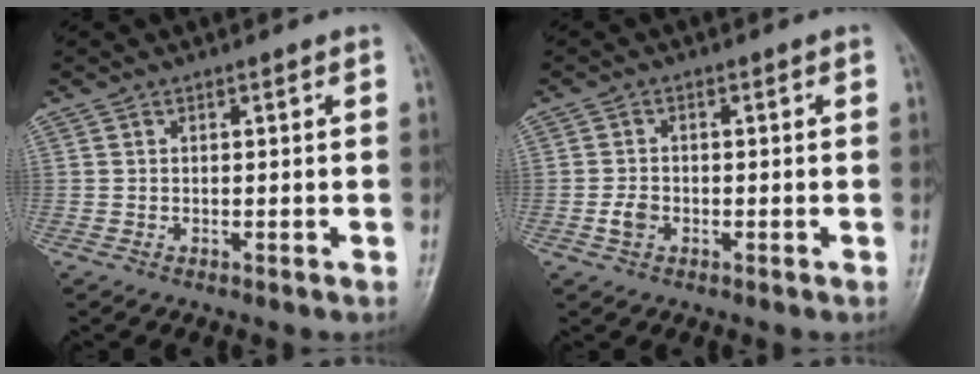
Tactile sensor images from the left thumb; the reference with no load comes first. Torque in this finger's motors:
{"motor_torque": [0.26, 0.05, 0.40, 0.18, -0.02]}